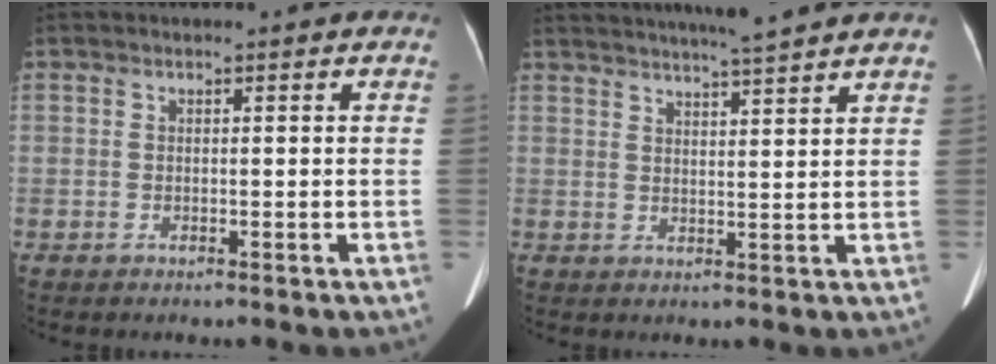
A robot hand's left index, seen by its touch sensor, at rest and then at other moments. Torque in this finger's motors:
{"motor_torque": [0.88, -1.26, 0.12, 0.12]}